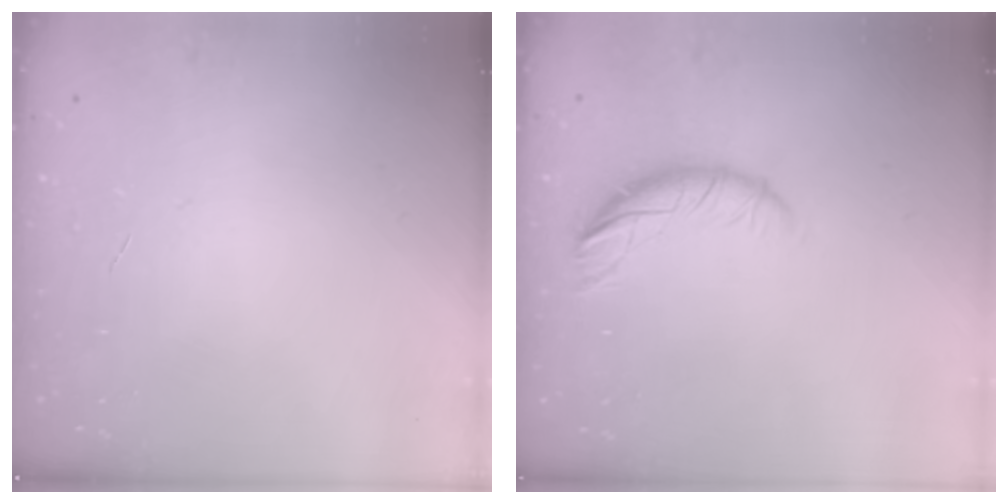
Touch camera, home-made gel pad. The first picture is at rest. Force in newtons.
{"total": 9.0, "press": 8.9, "slide": 0.6}